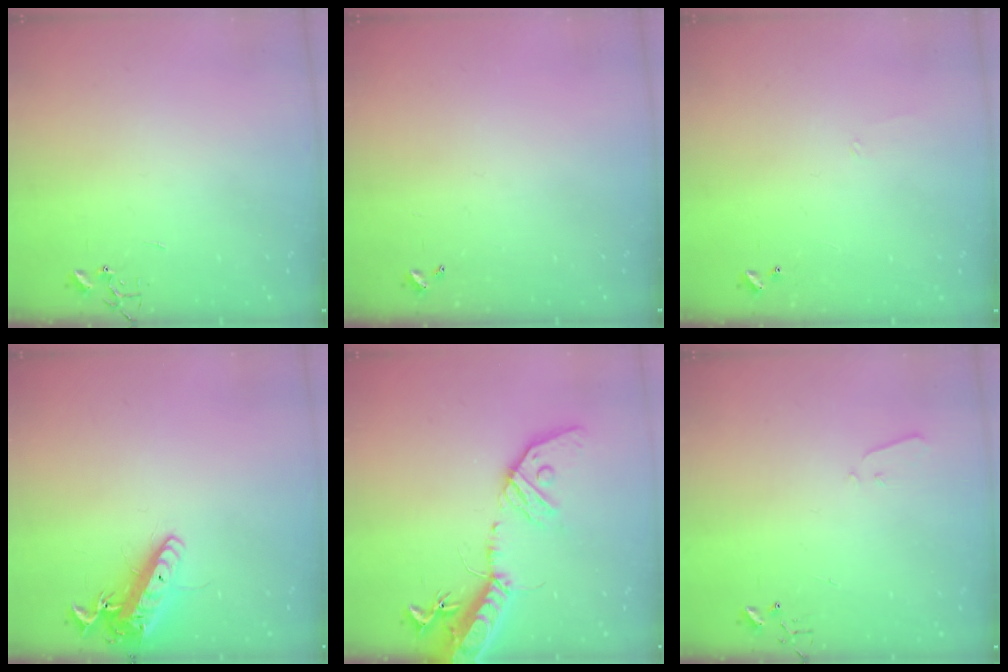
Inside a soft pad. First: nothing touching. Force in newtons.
{"total": 0.0}
{"total": 5.6, "press": 5.6, "slide": 0.4}
{"total": 16.0, "press": 15.7, "slide": 3.1}
{"total": 20.5, "press": 20.0, "slide": 4.4}
{"total": 3.3, "press": 3.2, "slide": 0.5}